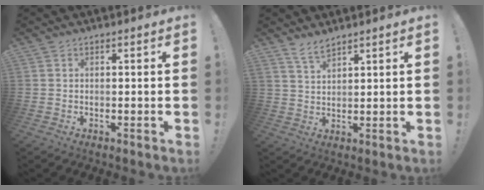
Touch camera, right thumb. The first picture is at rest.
{"total": 4.5, "force": [3.9, 1.0, 2.0], "torque": [-0.041, -0.020, 0.071]}